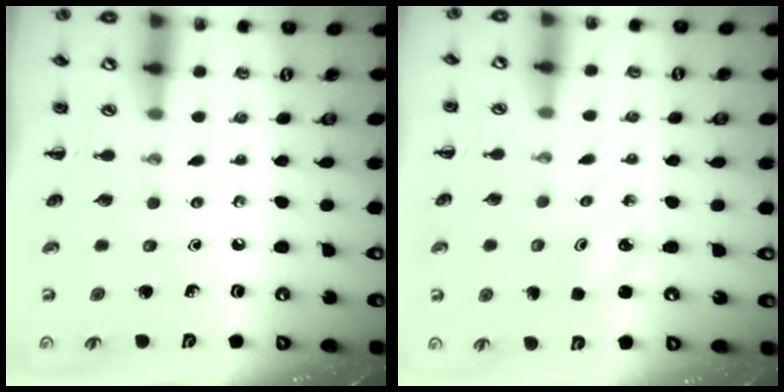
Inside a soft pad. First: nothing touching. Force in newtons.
{"total": 2.5, "press": 2.4, "slide": 0.8}